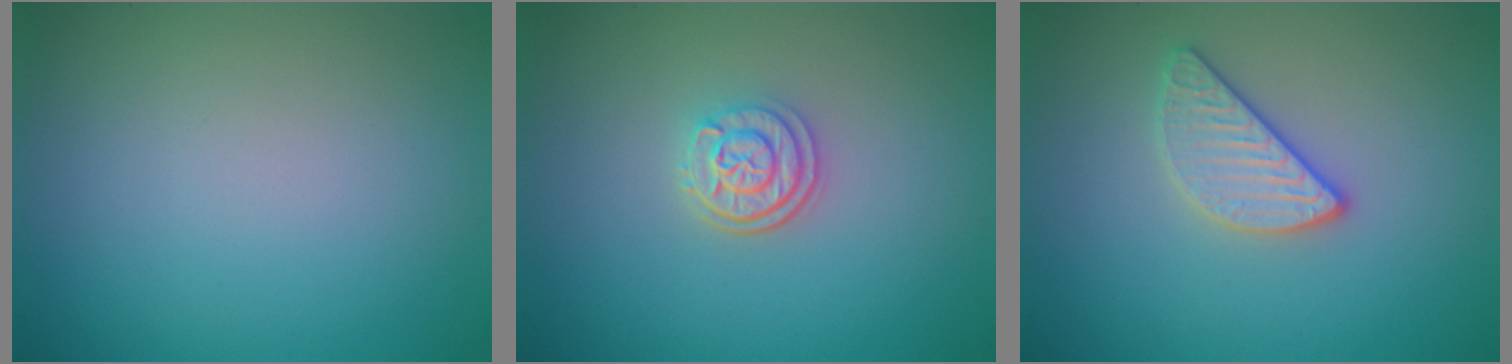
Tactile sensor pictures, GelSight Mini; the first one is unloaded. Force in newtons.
{"total": 2.8, "press": 2.4, "slide": 1.4}
{"total": 2.6, "press": 2.5, "slide": 0.7}